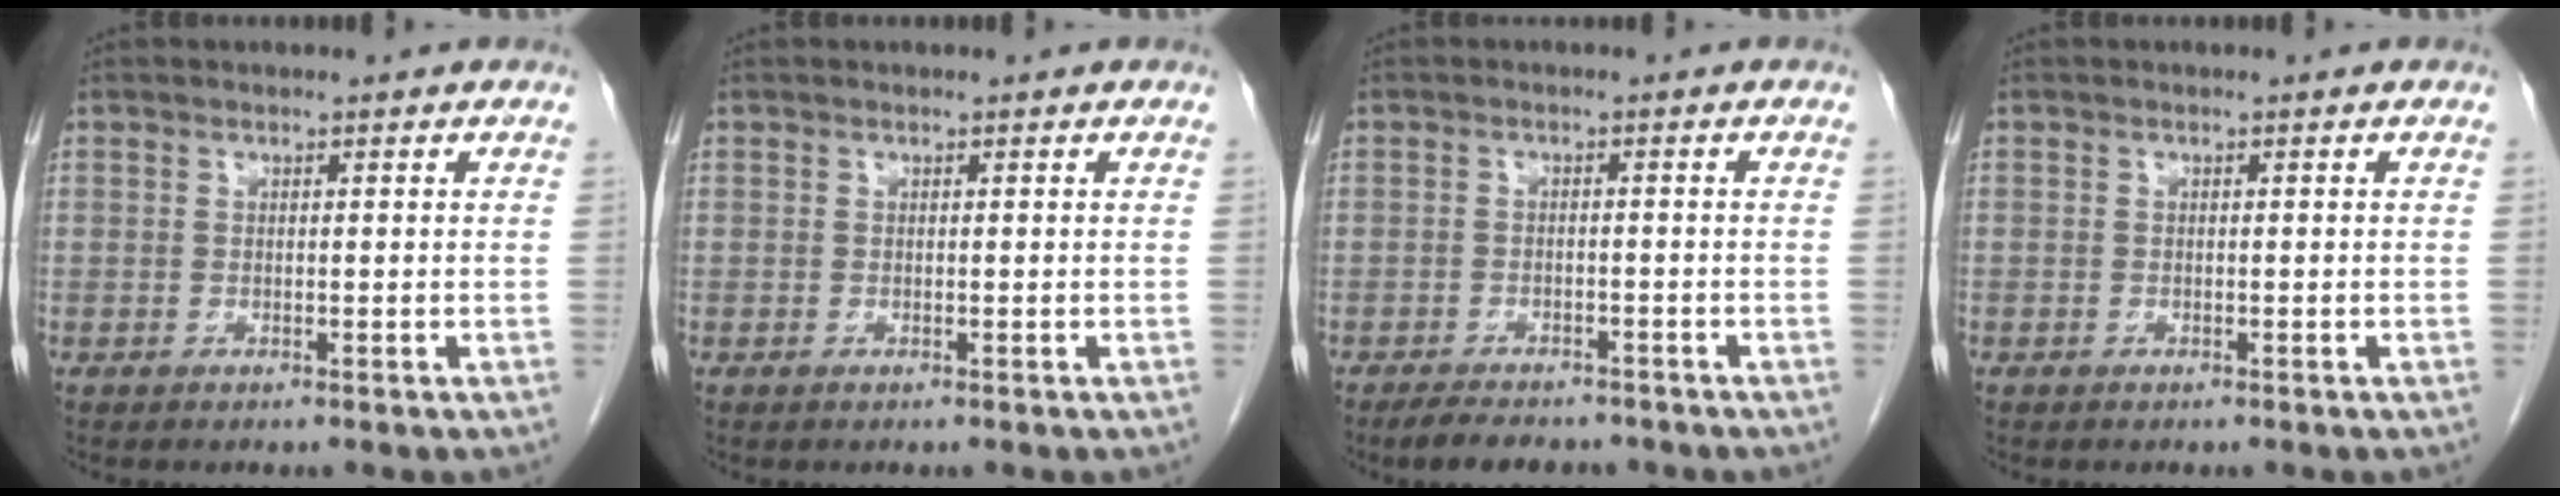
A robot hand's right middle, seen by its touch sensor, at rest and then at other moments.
{"total": 0.0}
{"total": 6.5, "force": [-5.5, 2.4, 2.6], "torque": [-0.041, -0.006, -0.077]}
{"total": 0.0}